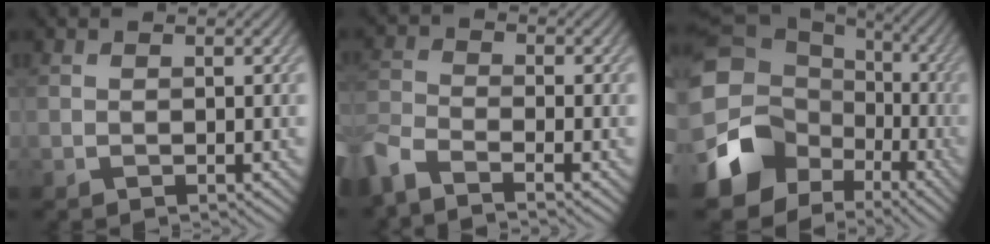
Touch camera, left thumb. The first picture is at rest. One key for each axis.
{"total": 5.3, "fx": -4.3, "fy": 1.2, "fz": 2.9, "tx": -0.075, "ty": -0.010, "tz": -0.095}
{"total": 16.5, "fx": -4.4, "fy": 13.1, "fz": 9.1, "tx": -0.229, "ty": -0.037, "tz": -0.067}